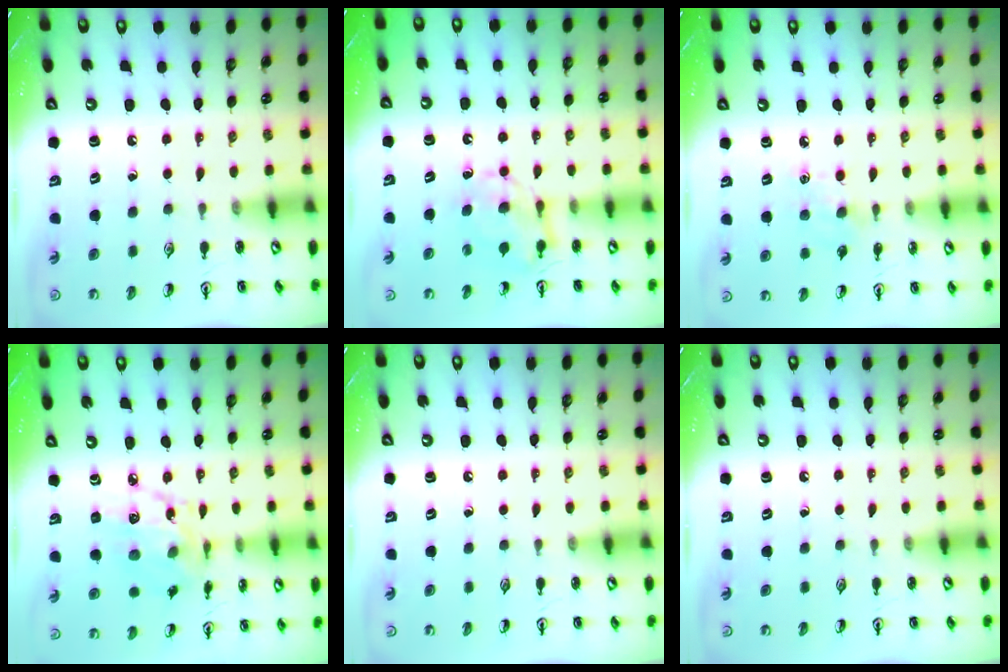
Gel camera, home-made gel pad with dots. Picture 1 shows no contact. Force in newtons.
{"total": 6.5, "press": 6.5, "slide": 0.3}
{"total": 5.3, "press": 5.3, "slide": 0.7}
{"total": 12.1, "press": 12.1, "slide": 0.8}
{"total": 0.0}
{"total": 0.0}